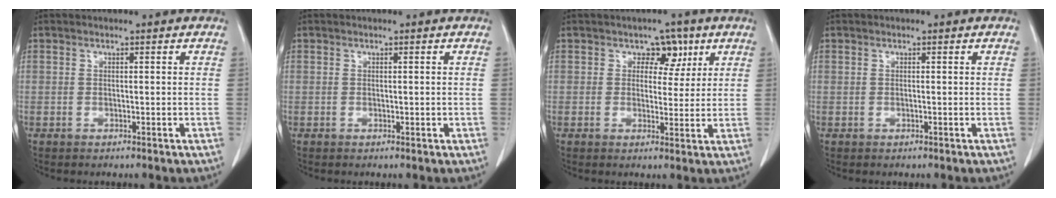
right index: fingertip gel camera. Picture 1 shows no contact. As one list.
[{"total": 0.5, "force": [-0.1, 0.2, 0.5], "torque": [-0.009, -0.001, 0.003]}, {"total": 4.3, "force": [2.0, 3.1, 2.3], "torque": [-0.019, 0.006, 0.027]}, {"total": 0.0}]